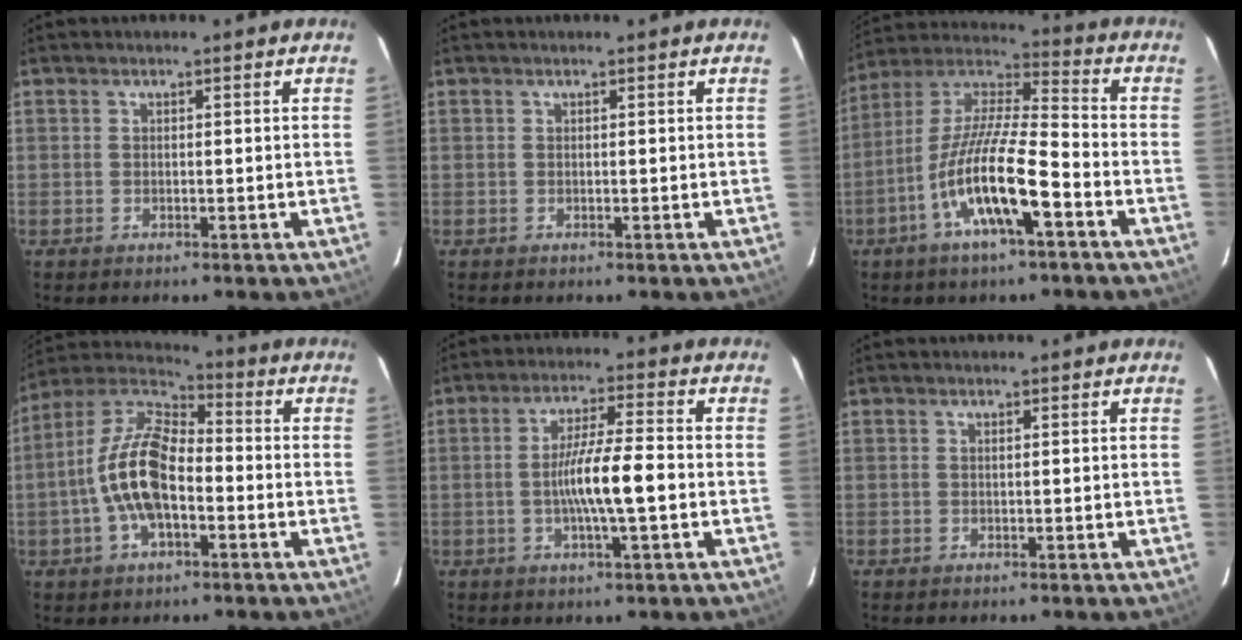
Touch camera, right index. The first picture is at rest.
{"total": 0.0}
{"total": 15.4, "force": [-6.6, 2.8, 13.6], "torque": [-0.263, -0.008, -0.131]}
{"total": 13.7, "force": [-3.2, 6.5, 11.6], "torque": [-0.240, 0.013, -0.062]}
{"total": 8.6, "force": [-1.7, 0.3, 8.4], "torque": [-0.152, -0.001, -0.030]}
{"total": 0.0}